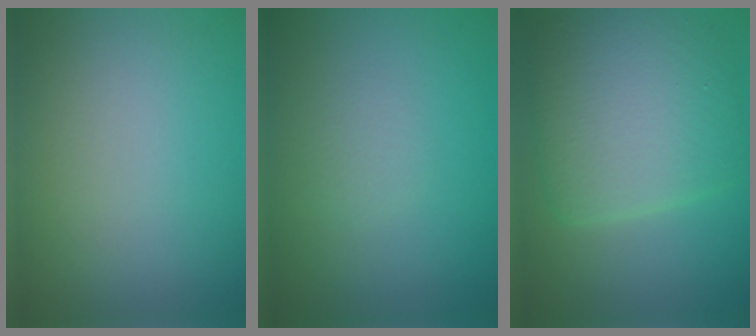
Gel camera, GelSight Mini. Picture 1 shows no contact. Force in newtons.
{"total": 0.9, "press": 0.9, "slide": 0.0}
{"total": 7.5, "press": 7.5, "slide": 0.1}